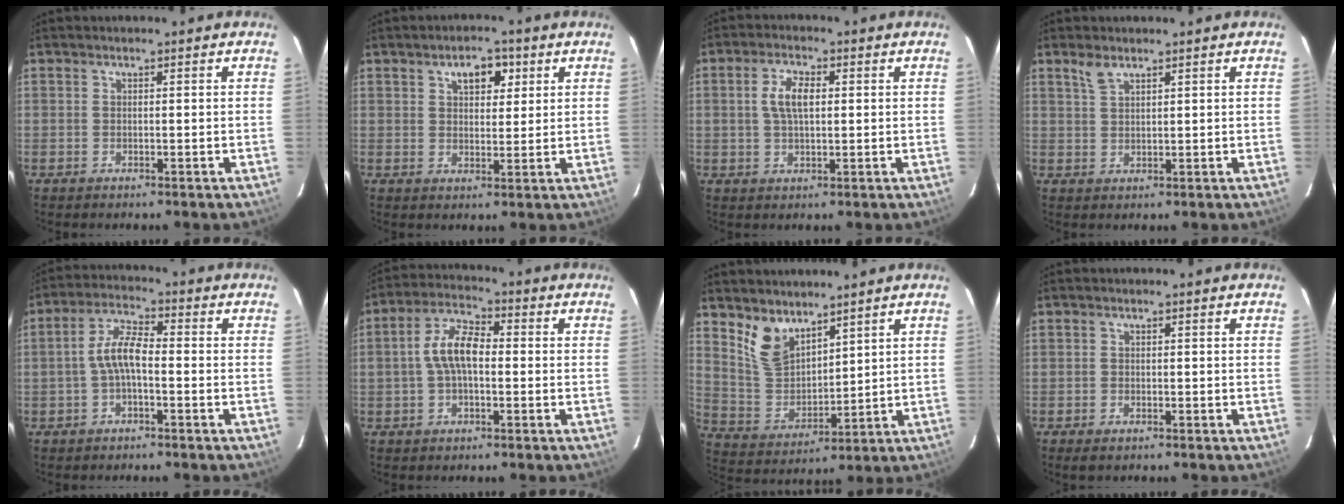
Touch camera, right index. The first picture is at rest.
{"total": 5.3, "force": [2.6, 3.2, 3.4], "torque": [-0.051, 0.013, 0.042]}
{"total": 5.3, "force": [0.8, 2.4, 4.6], "torque": [-0.089, 0.009, 0.017]}
{"total": 2.6, "force": [2.0, 1.0, 1.4], "torque": [-0.028, 0.005, 0.041]}
{"total": 5.8, "force": [-1.4, 1.9, 5.2], "torque": [-0.110, 0.017, -0.029]}
{"total": 7.6, "force": [-0.5, 3.8, 6.6], "torque": [-0.134, 0.020, -0.012]}
{"total": 8.6, "force": [6.3, 4.3, 4.0], "torque": [-0.078, 0.000, 0.137]}
{"total": 1.3, "force": [-0.9, 0.6, 0.6], "torque": [-0.012, -0.004, -0.019]}